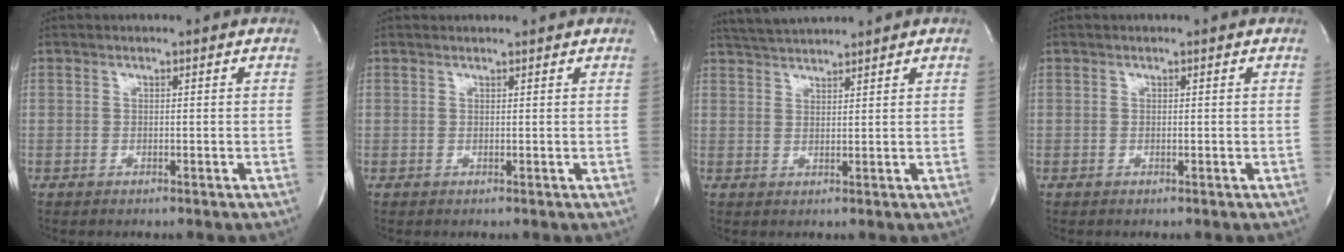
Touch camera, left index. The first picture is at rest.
{"total": 1.7, "force": [1.7, 0.2, 0.1], "torque": [-0.011, 0.005, 0.018]}
{"total": 4.9, "force": [4.7, -0.4, 1.3], "torque": [-0.030, 0.021, 0.089]}
{"total": 0.0}